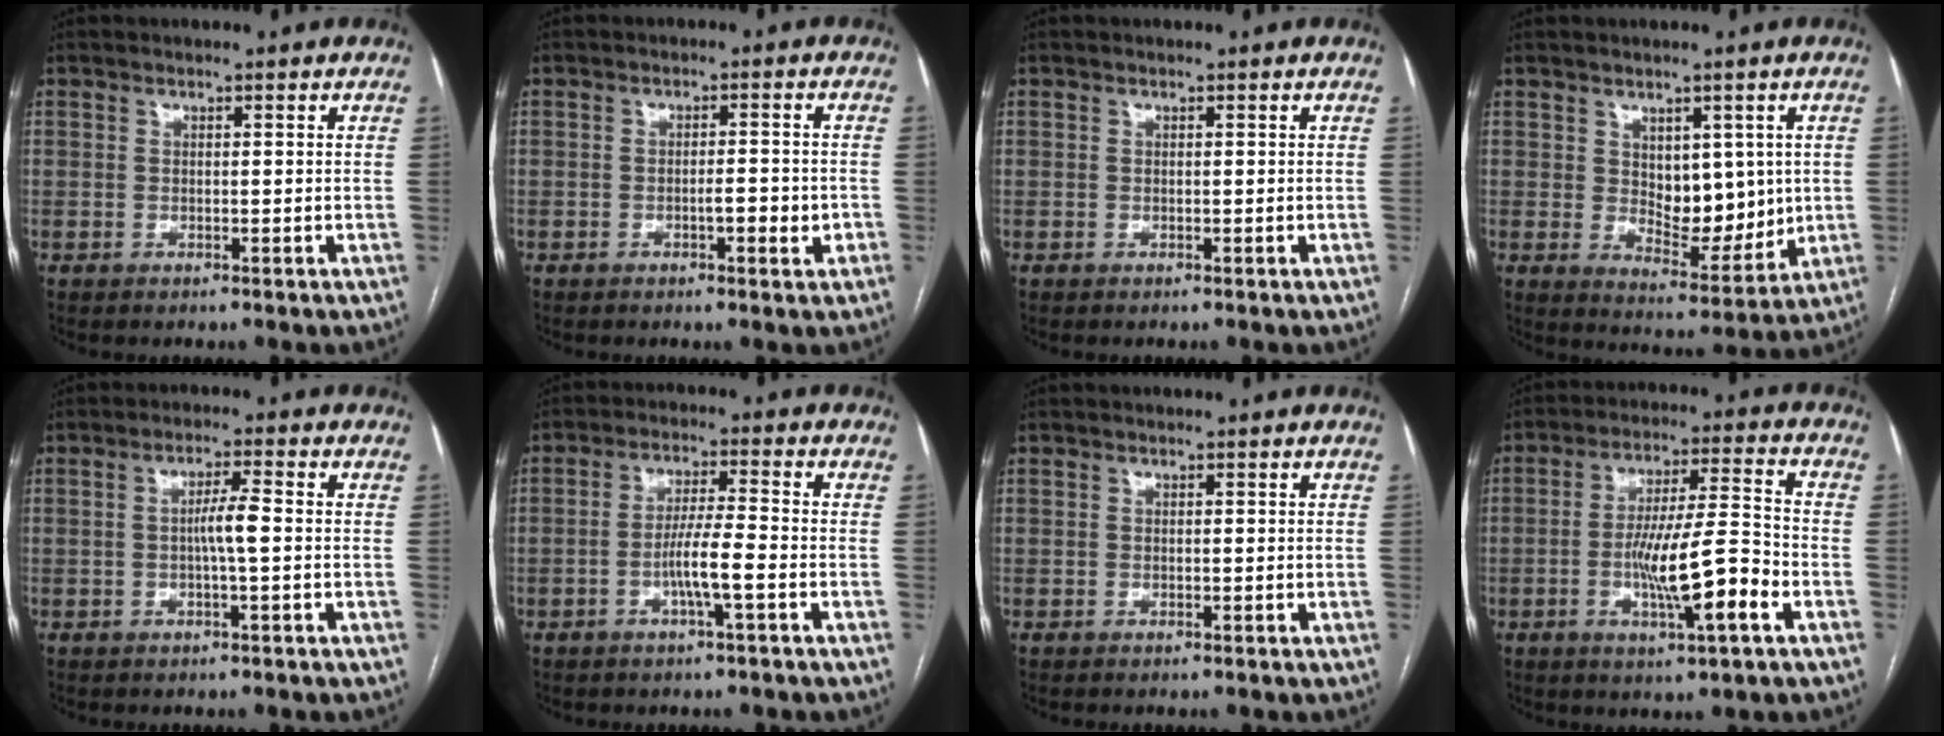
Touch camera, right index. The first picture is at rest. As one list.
[{"total": 3.6, "force": [-1.3, 0.8, 3.3], "torque": [-0.049, 0.003, -0.018]}, {"total": 0.0}, {"total": 9.0, "force": [1.2, 5.0, 7.3], "torque": [-0.108, -0.006, 0.037]}, {"total": 3.8, "force": [-0.4, 0.0, 3.8], "torque": [-0.067, 0.003, -0.007]}, {"total": 5.9, "force": [-2.2, 0.0, 5.4], "torque": [-0.106, 0.004, -0.041]}, {"total": 0.0}, {"total": 12.5, "force": [-4.0, 1.1, 11.8], "torque": [-0.202, 0.001, -0.067]}]